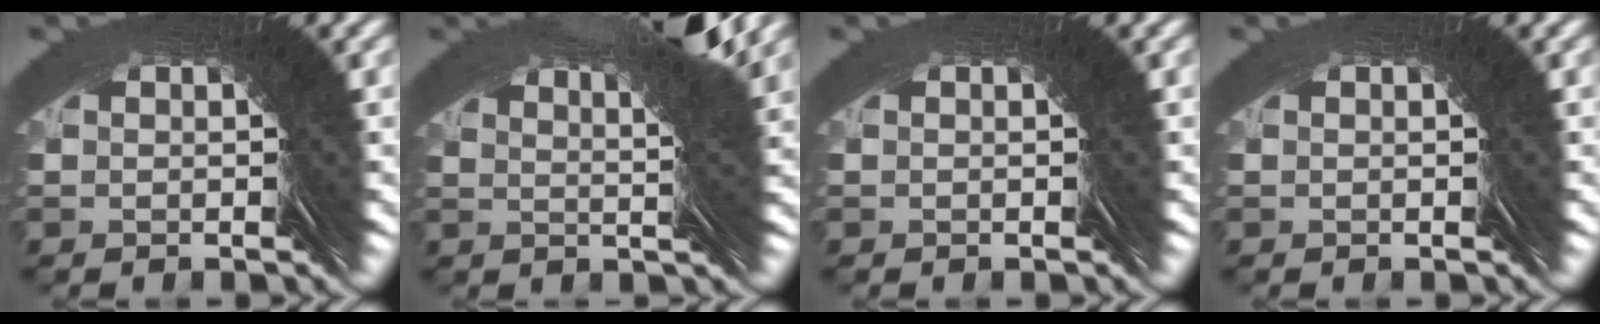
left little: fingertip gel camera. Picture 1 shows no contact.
{"total": 7.4, "force": [3.4, -6.4, -1.5], "torque": [0.042, 0.058, 0.047]}
{"total": 0.0}
{"total": 0.0}